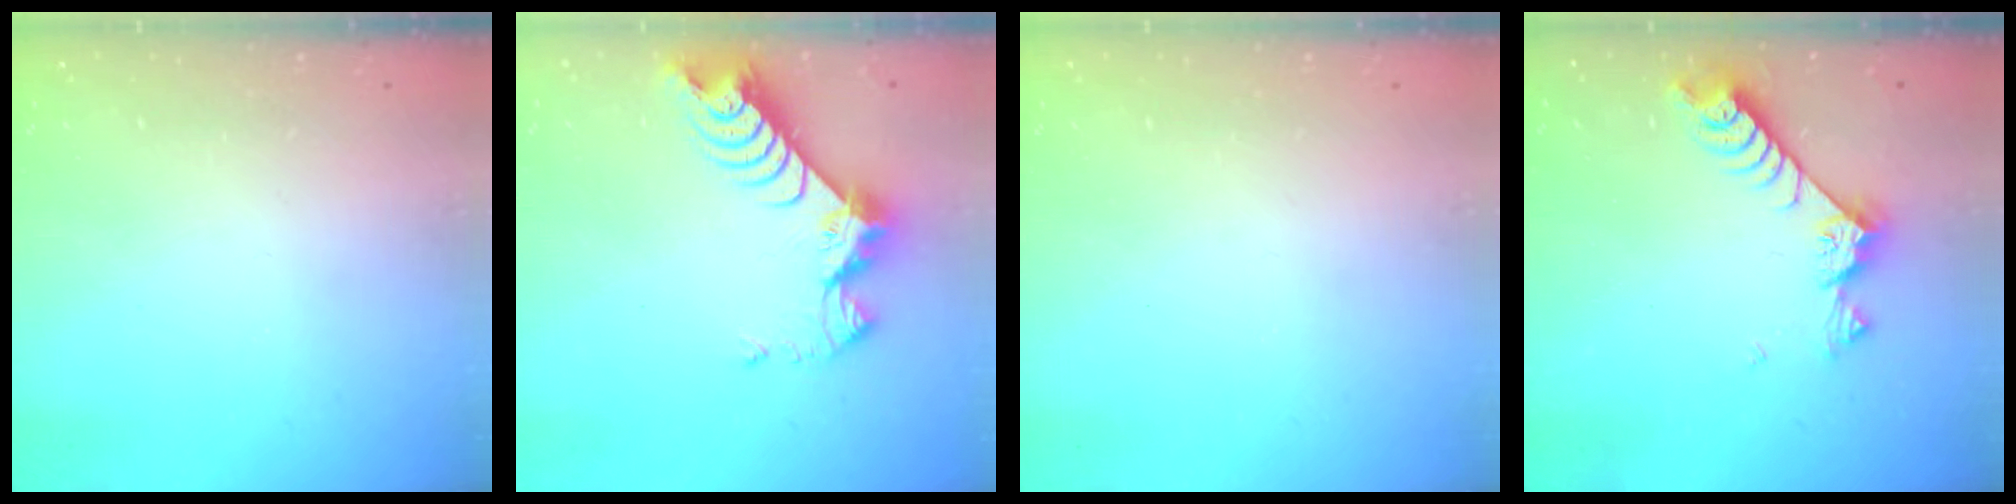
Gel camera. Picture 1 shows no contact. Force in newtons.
{"total": 9.3, "press": 9.2, "slide": 0.8}
{"total": 0.0}
{"total": 8.5, "press": 8.4, "slide": 1.4}